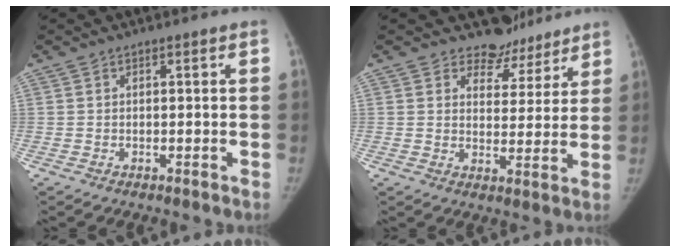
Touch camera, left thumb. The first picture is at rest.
{"total": 7.2, "force": [6.1, 3.8, -0.2], "torque": [0.035, -0.054, 0.086]}